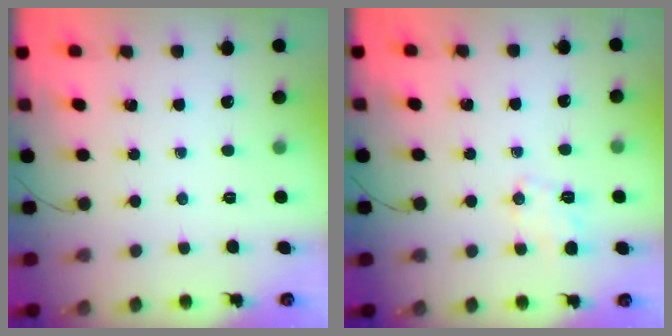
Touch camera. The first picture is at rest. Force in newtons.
{"total": 3.2, "press": 2.8, "slide": 1.5}